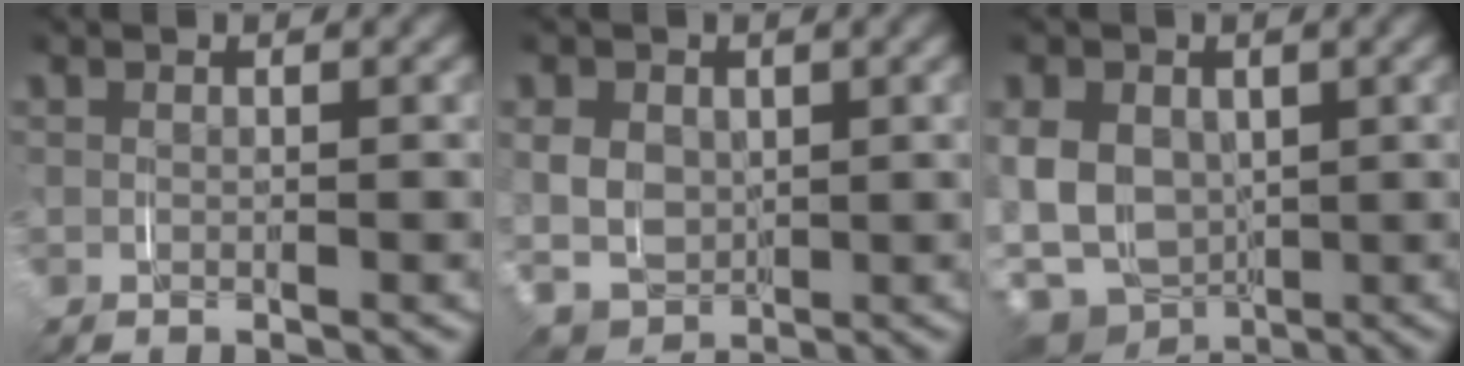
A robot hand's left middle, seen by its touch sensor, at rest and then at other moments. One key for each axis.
{"total": 6.8, "fx": -0.3, "fy": 6.5, "fz": 2.1, "tx": -0.053, "ty": -0.028, "tz": -0.002}
{"total": 12.6, "fx": -3.2, "fy": 11.5, "fz": 4.2, "tx": -0.115, "ty": -0.058, "tz": -0.050}